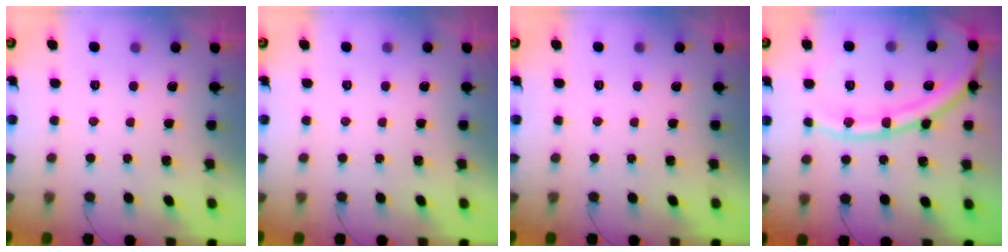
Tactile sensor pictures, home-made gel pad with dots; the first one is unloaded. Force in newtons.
{"total": 0.0}
{"total": 0.0}
{"total": 18.7, "press": 18.5, "slide": 2.2}